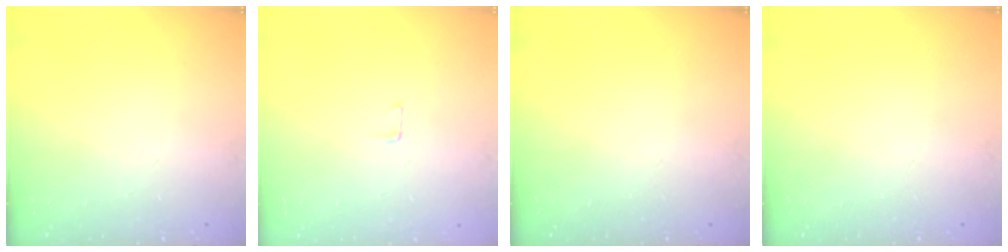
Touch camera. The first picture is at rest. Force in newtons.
{"total": 5.0, "press": 4.9, "slide": 0.4}
{"total": 0.0}
{"total": 0.0}